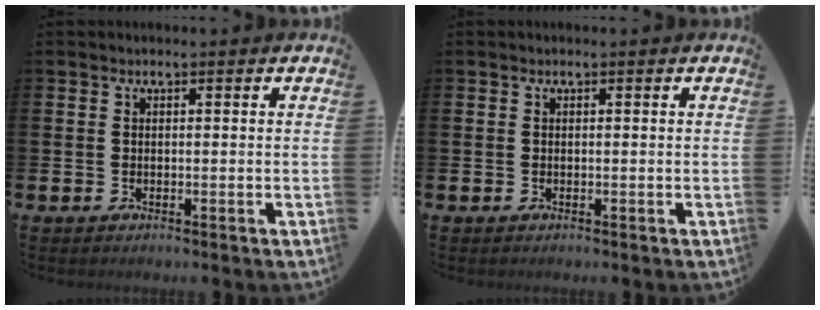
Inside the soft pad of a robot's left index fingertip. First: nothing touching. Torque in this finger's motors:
{"motor_torque": [-0.01, 0.00, -0.01, 0.00]}